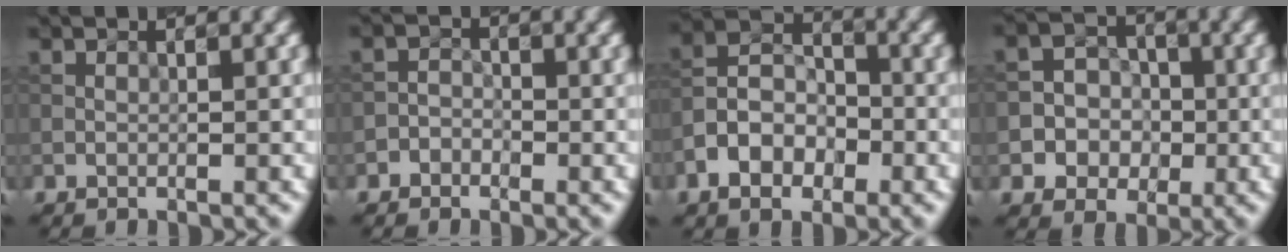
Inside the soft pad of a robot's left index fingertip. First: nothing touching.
{"total": 1.5, "force": [-0.9, 1.1, 0.2], "torque": [0.013, 0.009, -0.026]}
{"total": 5.6, "force": [-2.7, 3.6, 3.3], "torque": [-0.058, 0.008, -0.056]}
{"total": 5.5, "force": [-1.4, 5.0, 1.5], "torque": [-0.009, 0.019, -0.043]}